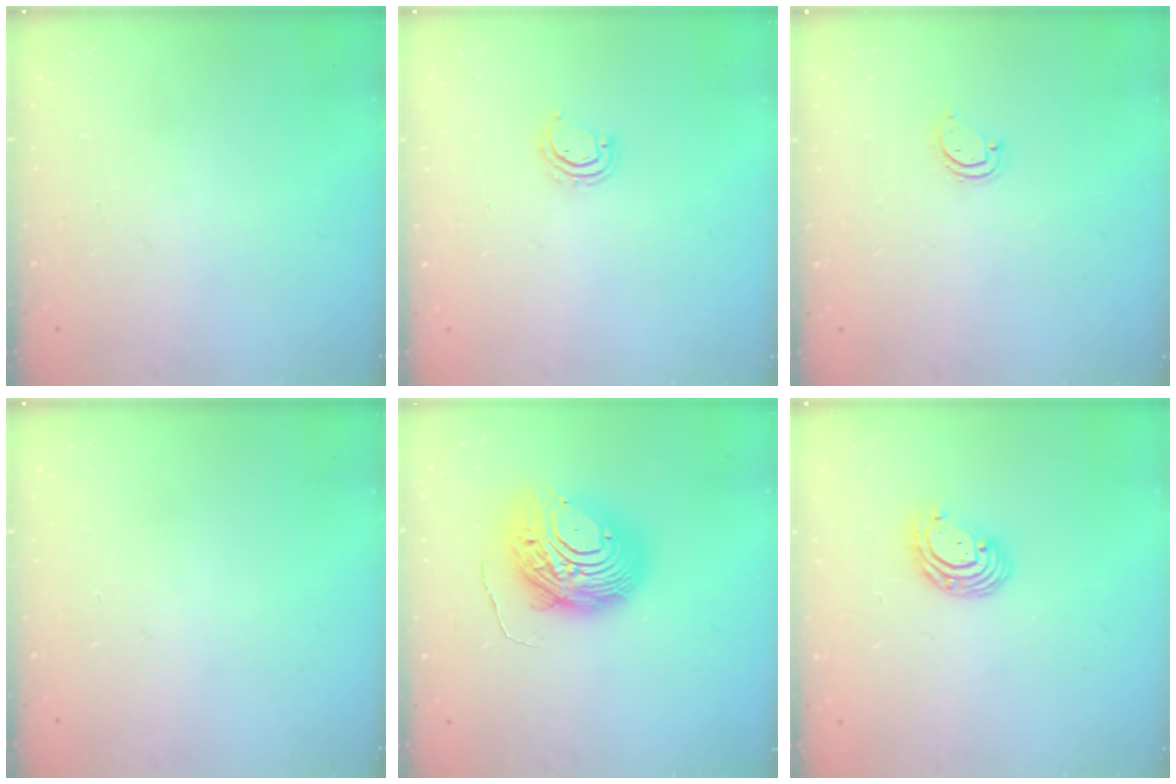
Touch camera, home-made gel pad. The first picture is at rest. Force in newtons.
{"total": 2.7, "press": 2.7, "slide": 0.2}
{"total": 3.0, "press": 3.0, "slide": 0.2}
{"total": 0.0}
{"total": 13.9, "press": 13.9, "slide": 1.4}
{"total": 7.2, "press": 7.1, "slide": 1.6}